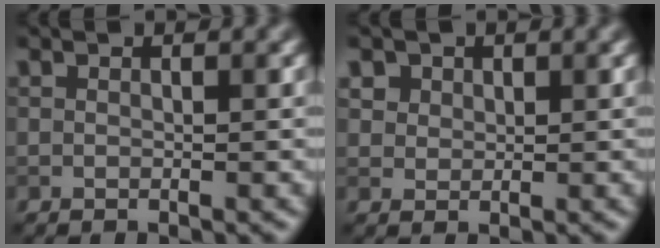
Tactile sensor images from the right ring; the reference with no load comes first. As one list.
[{"total": 2.4, "force": [1.4, 1.8, 0.8], "torque": [-0.028, -0.001, 0.032]}]